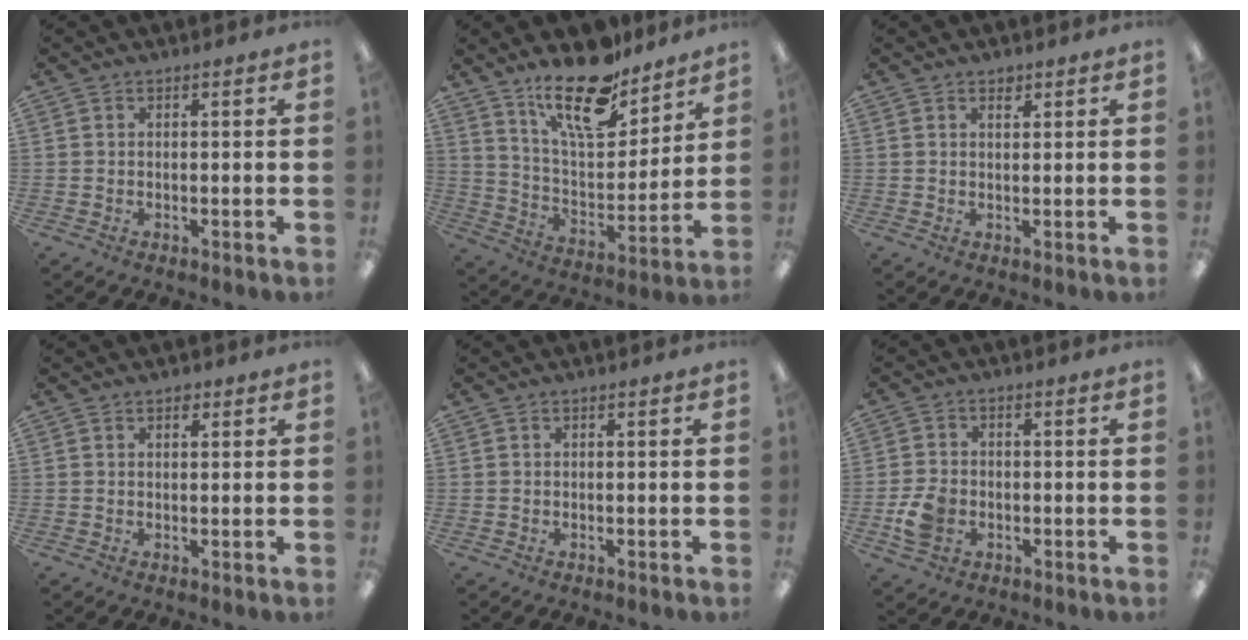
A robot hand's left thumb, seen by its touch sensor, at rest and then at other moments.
{"total": 19.1, "force": [14.3, 7.2, 10.4], "torque": [-0.177, -0.087, 0.244]}
{"total": 1.6, "force": [1.3, 0.8, 0.7], "torque": [-0.007, -0.004, 0.022]}
{"total": 1.6, "force": [1.0, 0.9, 0.8], "torque": [-0.001, -0.004, 0.015]}
{"total": 0.0}
{"total": 6.3, "force": [-1.9, 4.7, 3.7], "torque": [-0.070, 0.005, -0.035]}